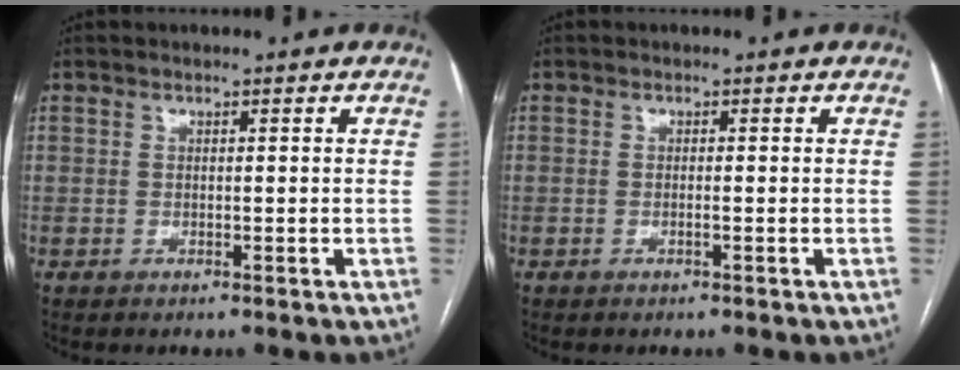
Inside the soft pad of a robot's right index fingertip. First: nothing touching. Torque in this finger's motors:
{"motor_torque": [-0.01, 0.11, 0.02, 0.00]}